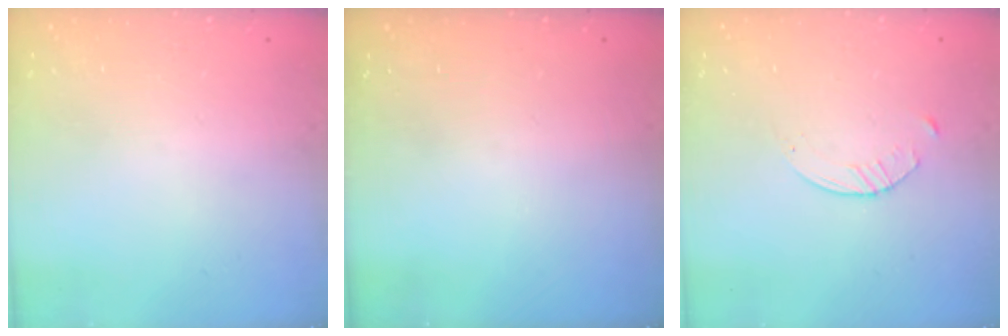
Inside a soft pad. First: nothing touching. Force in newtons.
{"total": 0.0}
{"total": 2.0, "press": 2.0, "slide": 0.3}